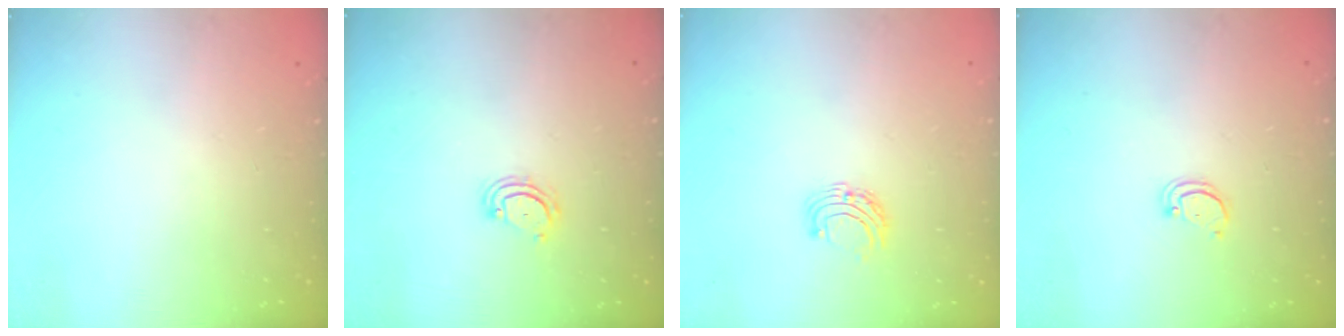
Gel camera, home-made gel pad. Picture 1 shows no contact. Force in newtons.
{"total": 4.5, "press": 4.5, "slide": 0.4}
{"total": 5.2, "press": 5.2, "slide": 0.5}
{"total": 1.6, "press": 1.6, "slide": 0.1}